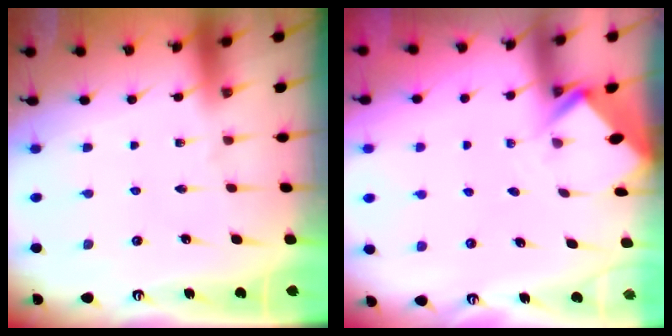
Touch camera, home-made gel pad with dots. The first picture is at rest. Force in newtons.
{"total": 2.7, "press": 2.7, "slide": 0.2}